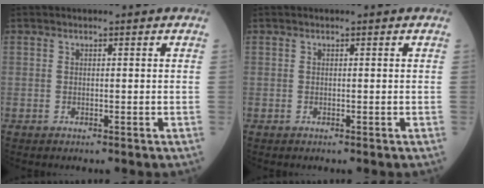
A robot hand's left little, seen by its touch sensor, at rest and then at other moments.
{"total": 0.0}